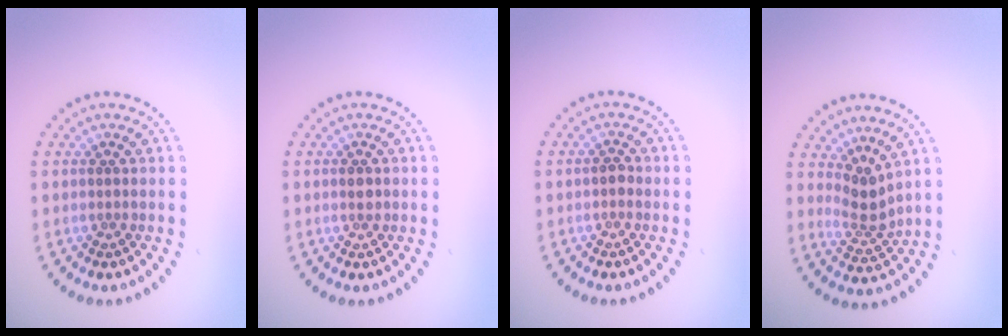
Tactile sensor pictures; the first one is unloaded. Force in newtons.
{"total": 1.2, "press": 1.2, "slide": 0.1}
{"total": 0.8, "press": 0.8, "slide": 0.2}
{"total": 2.7, "press": 1.9, "slide": 1.9}